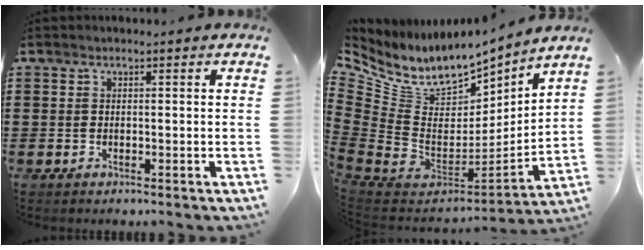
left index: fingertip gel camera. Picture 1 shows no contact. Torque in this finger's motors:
{"motor_torque": [1.02, -0.18, 0.10, 0.04]}